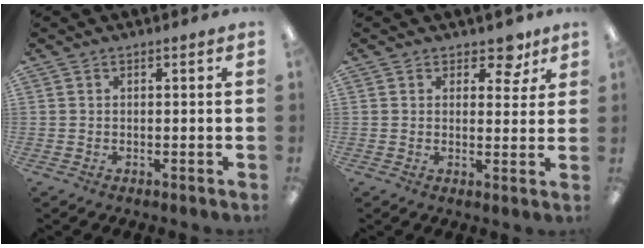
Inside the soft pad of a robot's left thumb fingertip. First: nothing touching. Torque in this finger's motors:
{"motor_torque": [0.12, 0.30, -0.11, -0.08, -0.02]}